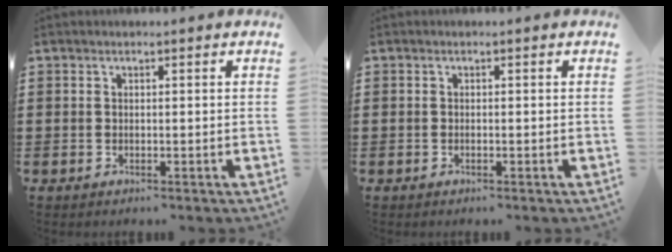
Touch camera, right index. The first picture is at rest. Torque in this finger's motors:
{"motor_torque": [0.11, 0.46, -0.01, 0.00]}